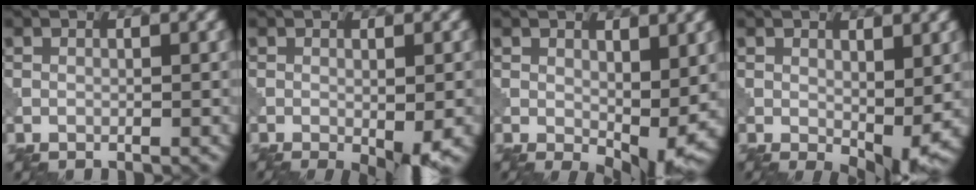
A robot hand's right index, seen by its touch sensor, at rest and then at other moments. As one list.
[{"total": 4.1, "force": [-1.6, 0.8, 3.7], "torque": [-0.054, -0.010, -0.020]}, {"total": 5.8, "force": [0.2, 3.2, 4.9], "torque": [-0.081, -0.022, 0.014]}, {"total": 4.8, "force": [0.0, 2.5, 4.1], "torque": [-0.067, -0.016, 0.007]}]